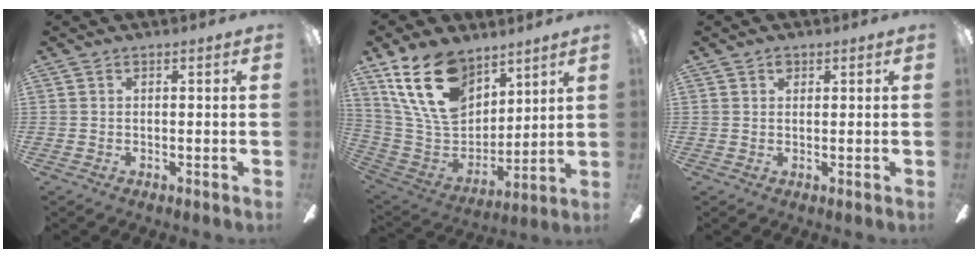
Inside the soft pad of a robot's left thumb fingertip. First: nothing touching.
{"total": 20.5, "force": [12.5, 11.9, 11.0], "torque": [-0.241, -0.050, 0.230]}
{"total": 1.4, "force": [0.9, 1.0, 0.6], "torque": [-0.005, 0.000, 0.014]}